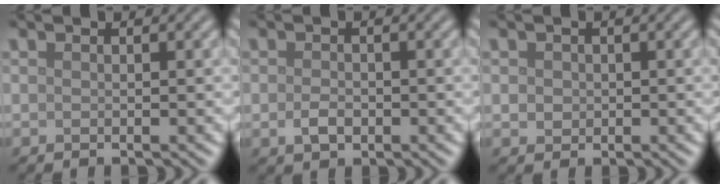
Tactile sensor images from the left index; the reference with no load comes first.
{"total": 1.7, "force": [-0.4, 1.1, 1.1], "torque": [-0.023, -0.002, -0.009]}
{"total": 1.2, "force": [0.1, 1.1, 0.4], "torque": [-0.004, -0.003, 0.003]}